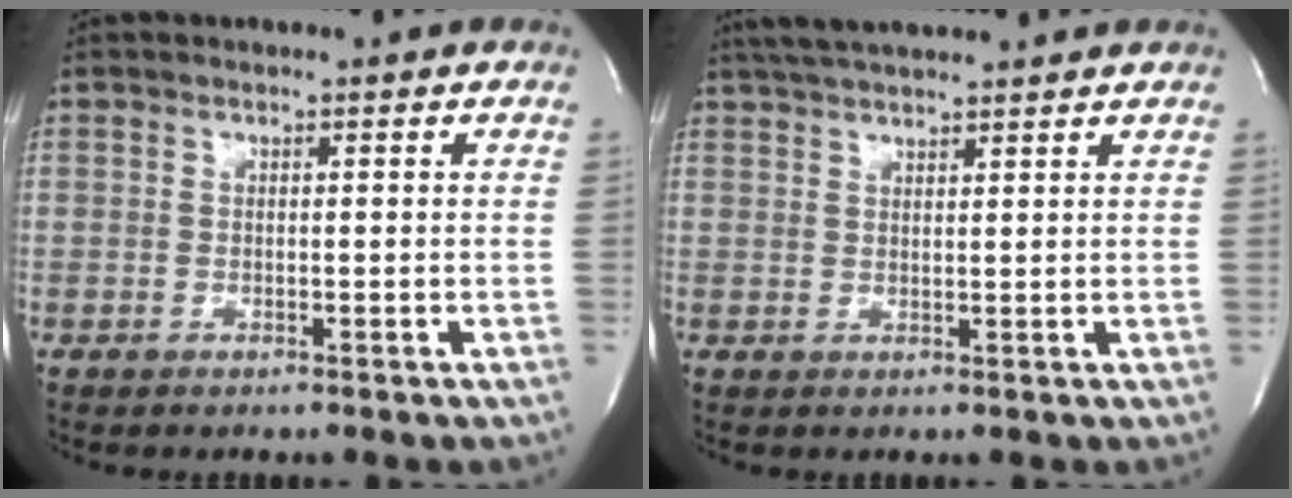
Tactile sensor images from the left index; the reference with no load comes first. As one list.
[{"total": 8.6, "force": [7.7, 0.5, 3.8], "torque": [-0.069, 0.037, 0.118]}]